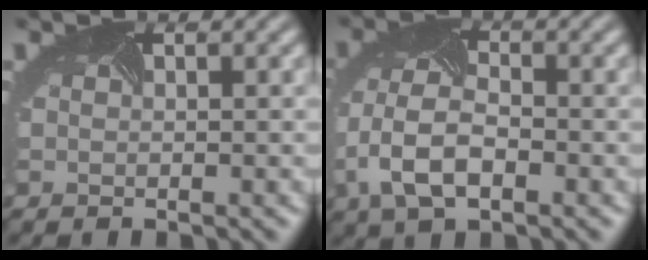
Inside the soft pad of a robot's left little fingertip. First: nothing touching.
{"total": 6.0, "force": [-2.1, 3.3, 4.5], "torque": [-0.108, -0.004, -0.047]}